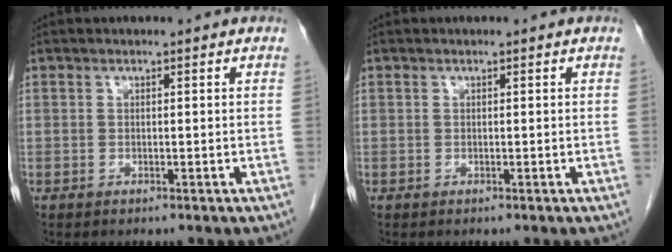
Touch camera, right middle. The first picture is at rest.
{"total": 0.0}